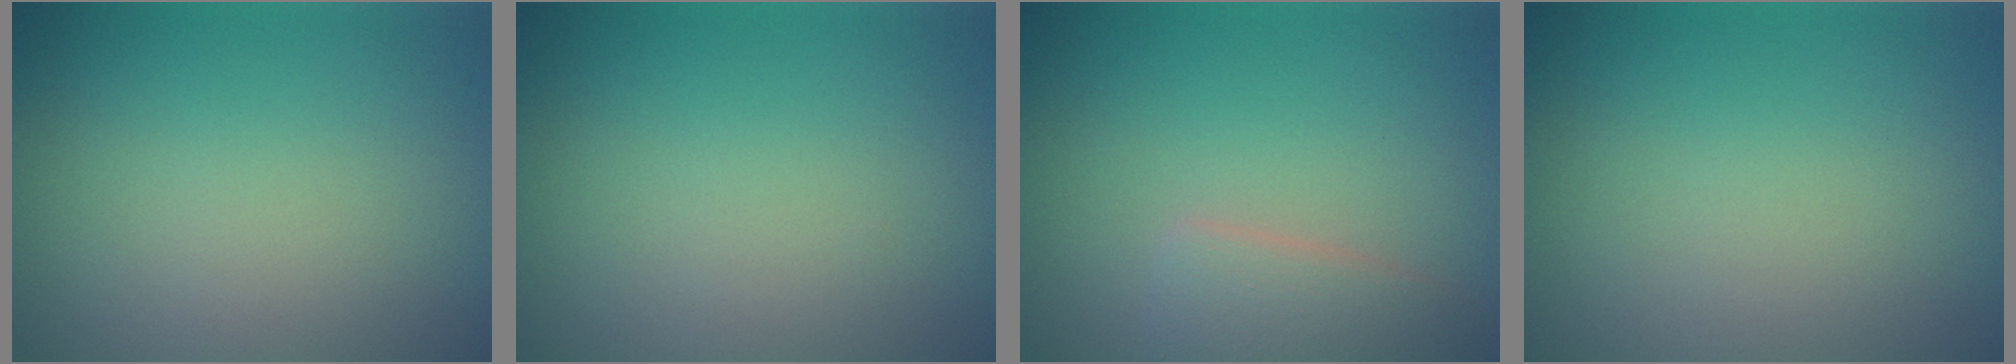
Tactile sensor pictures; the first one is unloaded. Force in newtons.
{"total": 0.0}
{"total": 2.5, "press": 2.5, "slide": 0.1}
{"total": 0.0}